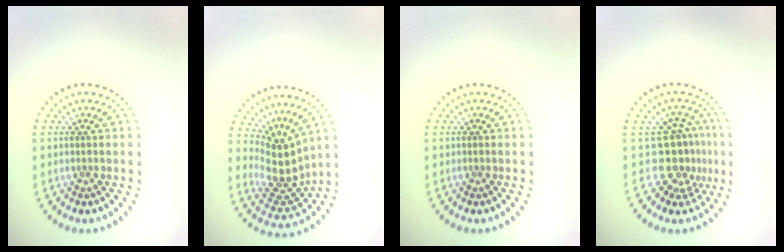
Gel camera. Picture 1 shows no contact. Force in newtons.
{"total": 4.2, "press": 3.0, "slide": 3.0}
{"total": 0.0}
{"total": 3.9, "press": 2.5, "slide": 3.0}